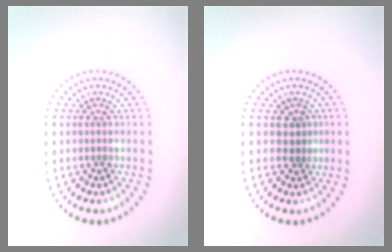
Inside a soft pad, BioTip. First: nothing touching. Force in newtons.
{"total": 1.5, "press": 1.2, "slide": 1.0}